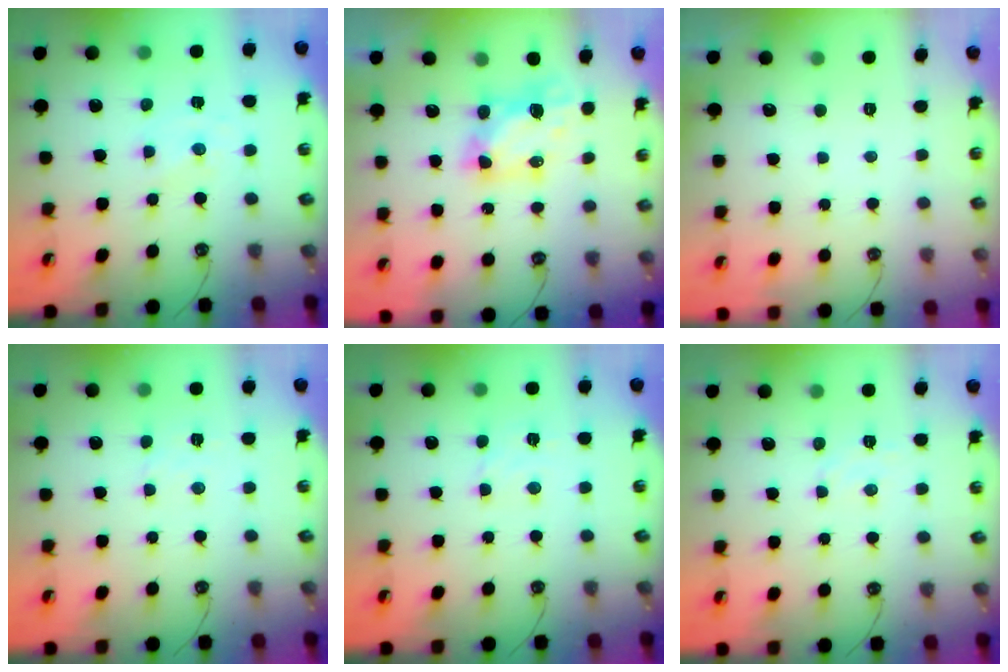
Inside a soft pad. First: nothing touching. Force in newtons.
{"total": 6.4, "press": 6.3, "slide": 0.6}
{"total": 0.0}
{"total": 2.1, "press": 2.1, "slide": 0.4}
{"total": 3.0, "press": 2.9, "slide": 0.5}
{"total": 5.8, "press": 5.8, "slide": 0.7}